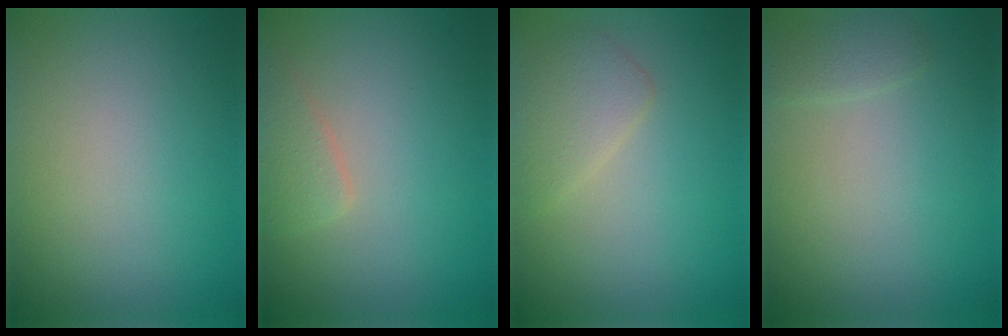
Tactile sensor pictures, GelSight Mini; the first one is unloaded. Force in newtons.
{"total": 1.7, "press": 1.7, "slide": 0.2}
{"total": 2.4, "press": 2.4, "slide": 0.1}
{"total": 1.0, "press": 1.0, "slide": 0.2}